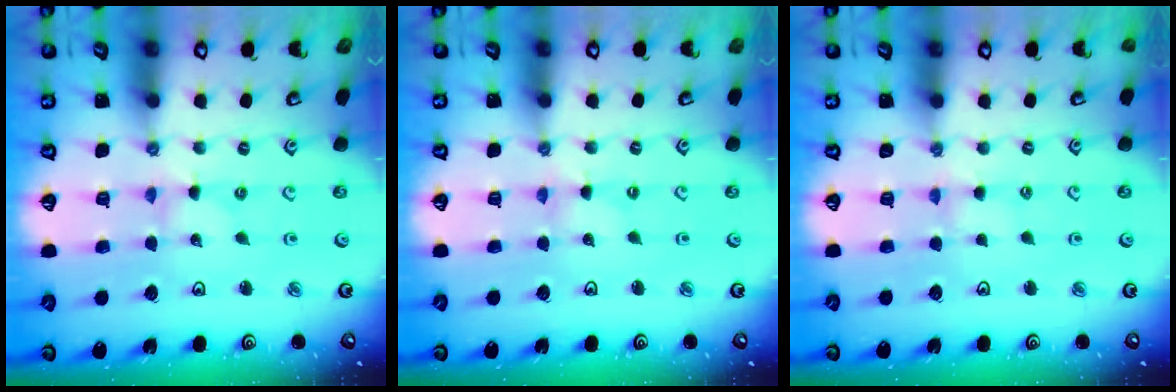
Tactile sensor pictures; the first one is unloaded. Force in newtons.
{"total": 0.0}
{"total": 3.3, "press": 3.3, "slide": 0.5}